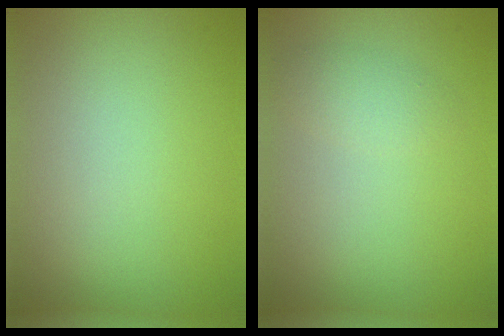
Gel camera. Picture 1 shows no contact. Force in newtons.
{"total": 1.5, "press": 1.5, "slide": 0.0}